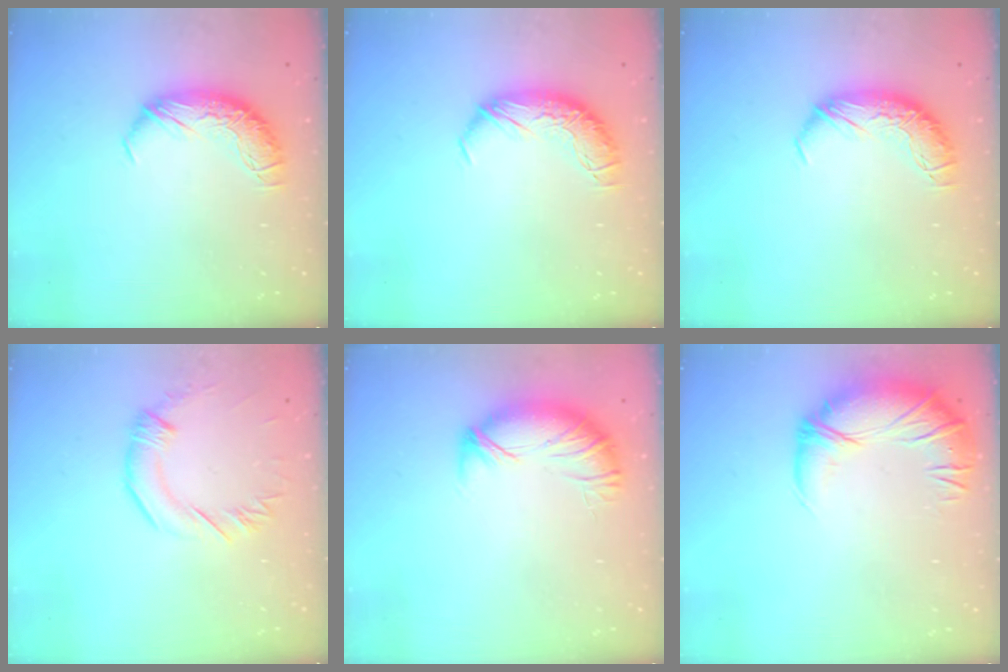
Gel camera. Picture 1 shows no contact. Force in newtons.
{"total": 0.0}
{"total": 0.0}
{"total": 1.0, "press": 1.0, "slide": 0.4}
{"total": 3.1, "press": 2.3, "slide": 2.1}
{"total": 2.9, "press": 0.4, "slide": 2.9}